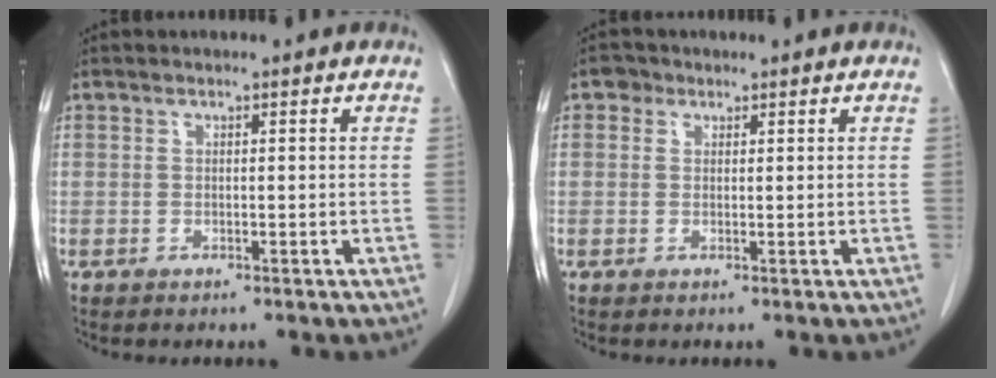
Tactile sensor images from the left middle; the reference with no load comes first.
{"total": 0.9, "force": [0.5, 0.8, 0.2], "torque": [0.002, 0.001, 0.005]}